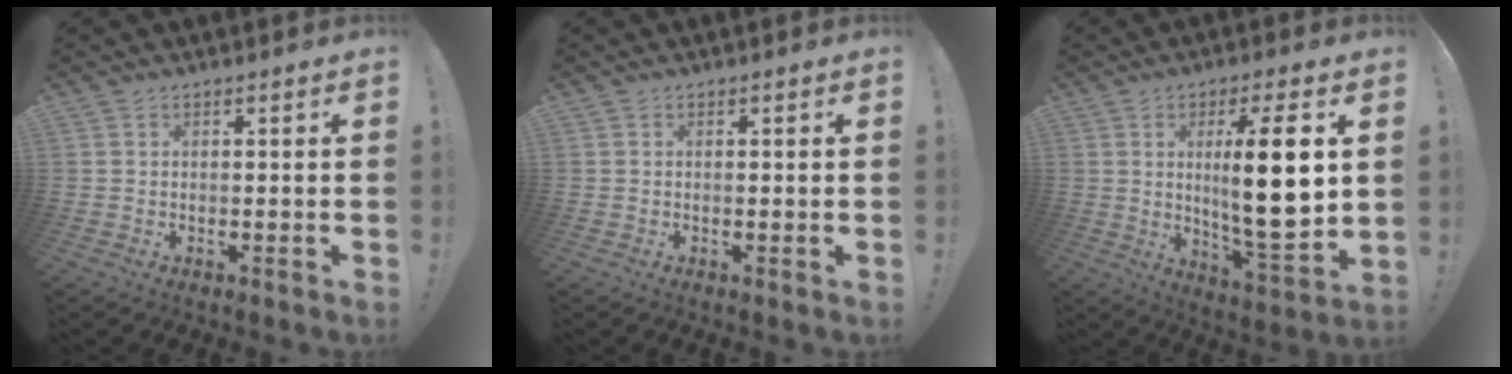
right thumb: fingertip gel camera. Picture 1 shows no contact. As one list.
[{"total": 0.0}, {"total": 17.1, "force": [2.7, 3.5, 16.5], "torque": [-0.266, -0.021, 0.029]}]